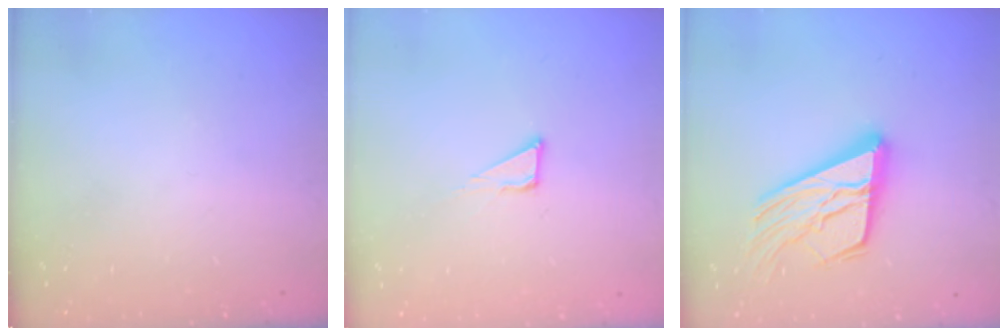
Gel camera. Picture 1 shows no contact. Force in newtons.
{"total": 3.5, "press": 3.5, "slide": 0.2}
{"total": 19.1, "press": 19.0, "slide": 2.5}